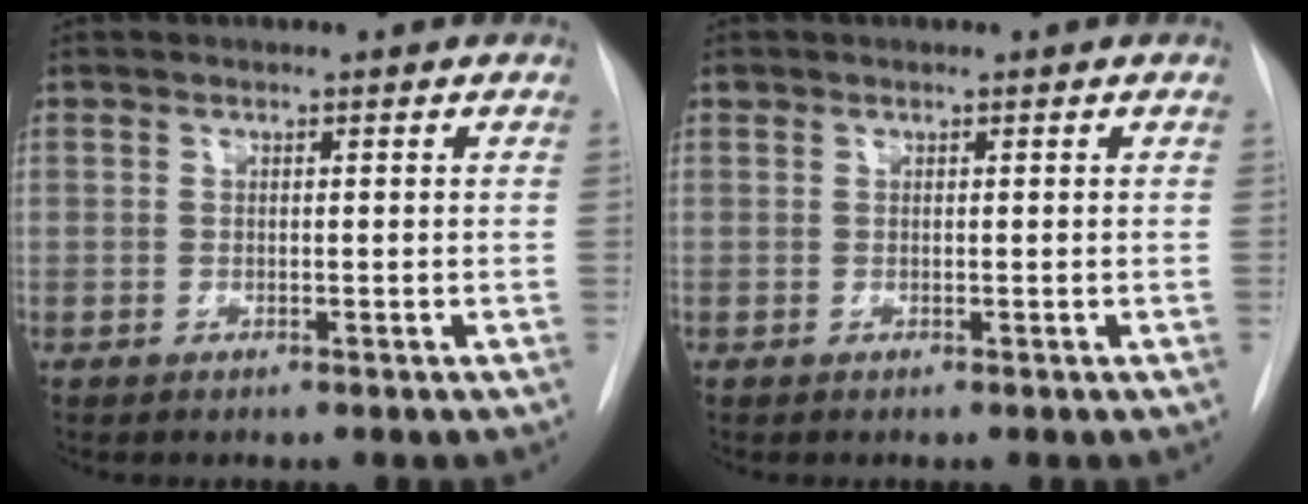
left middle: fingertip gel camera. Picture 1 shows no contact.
{"total": 0.0}